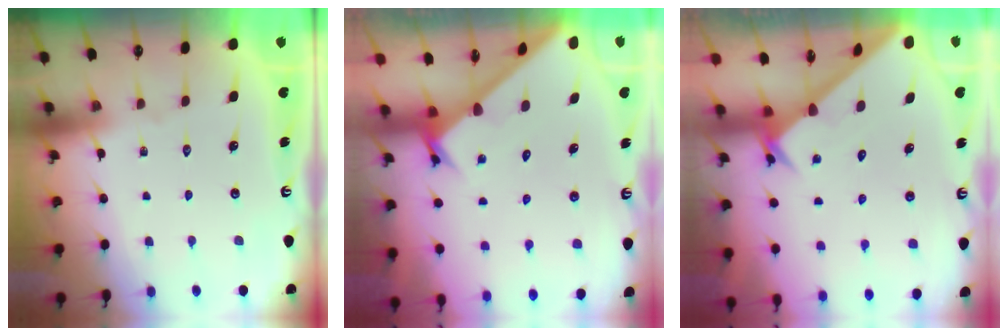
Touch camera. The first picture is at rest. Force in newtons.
{"total": 2.4, "press": 2.4, "slide": 0.2}
{"total": 2.5, "press": 2.5, "slide": 0.2}